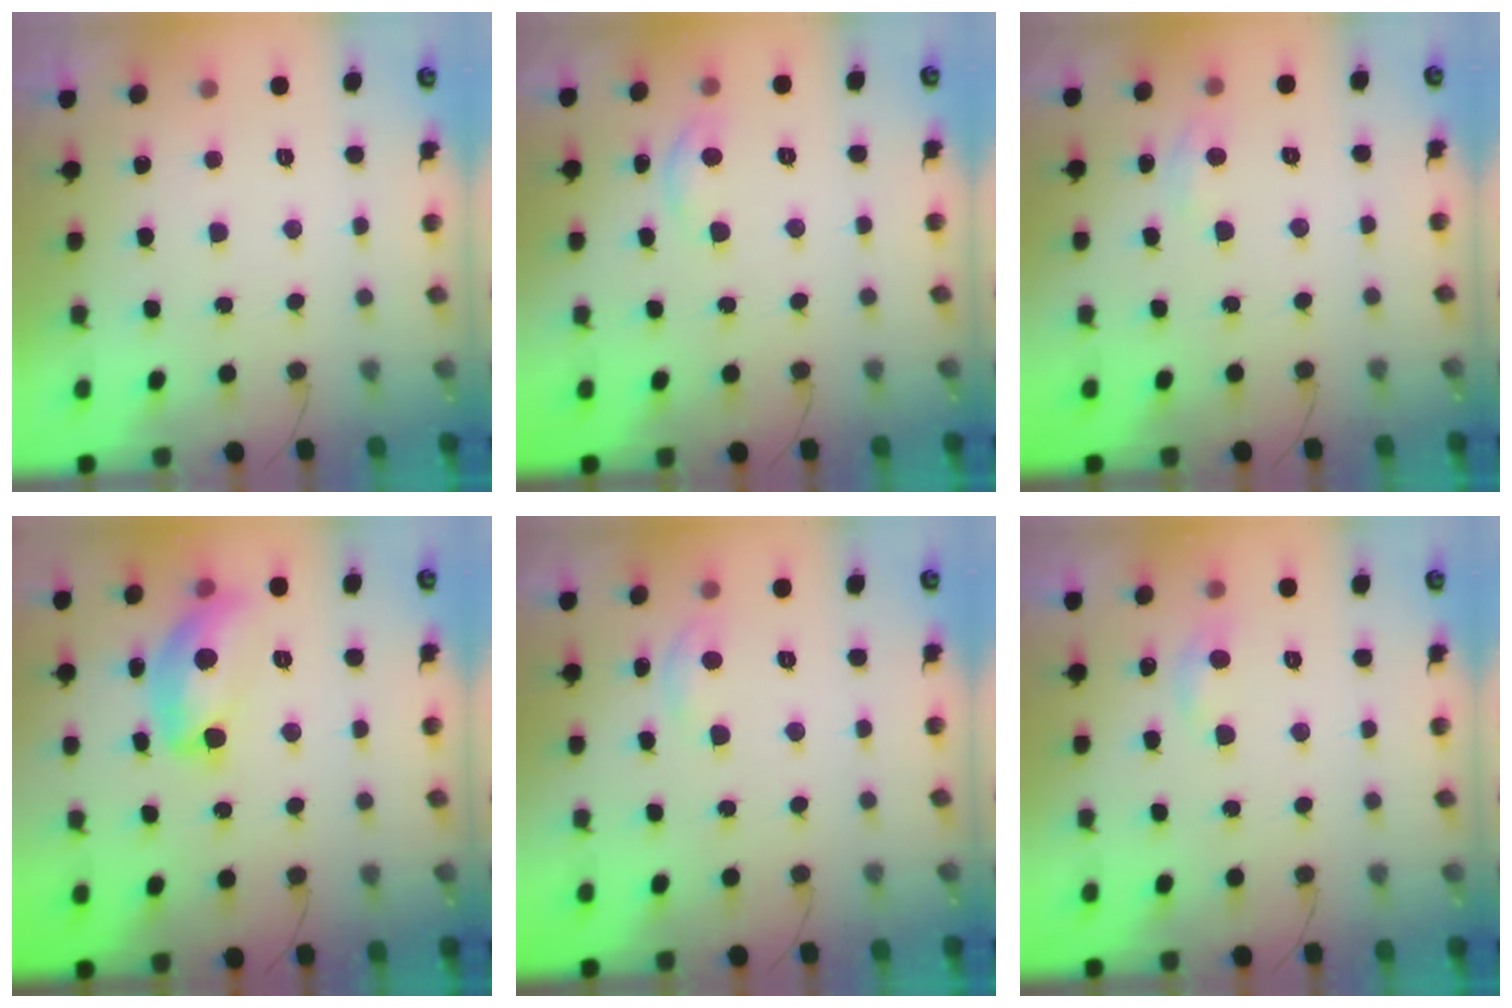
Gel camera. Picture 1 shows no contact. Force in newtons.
{"total": 4.8, "press": 4.7, "slide": 0.6}
{"total": 3.2, "press": 3.1, "slide": 0.4}
{"total": 14.9, "press": 14.9, "slide": 0.7}
{"total": 3.3, "press": 3.3, "slide": 0.5}
{"total": 5.0, "press": 4.9, "slide": 0.6}